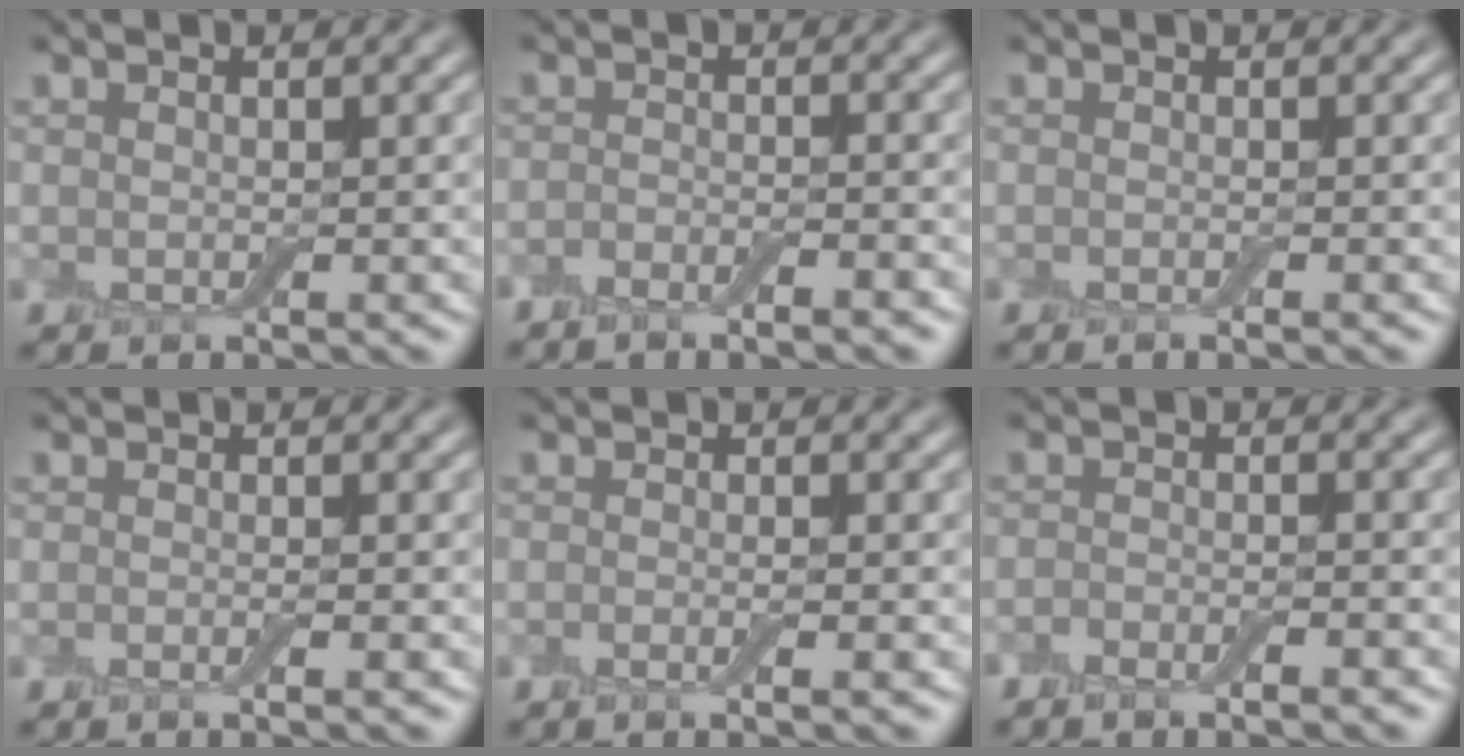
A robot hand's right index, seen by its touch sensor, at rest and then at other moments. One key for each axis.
{"total": 2.3, "fx": -1.7, "fy": 0.3, "fz": 1.5, "tx": -0.030, "ty": 0.000, "tz": -0.033}
{"total": 0.7, "fx": -0.3, "fy": 0.1, "fz": 0.6, "tx": -0.006, "ty": -0.004, "tz": -0.008}
{"total": 1.5, "fx": -0.5, "fy": 0.5, "fz": 1.4, "tx": -0.009, "ty": -0.002, "tz": -0.012}
{"total": 2.2, "fx": -0.6, "fy": 0.8, "fz": 2.0, "tx": -0.008, "ty": -0.001, "tz": -0.015}
{"total": 2.6, "fx": -1.8, "fy": 0.4, "fz": 1.8, "tx": -0.033, "ty": 0.003, "tz": -0.033}